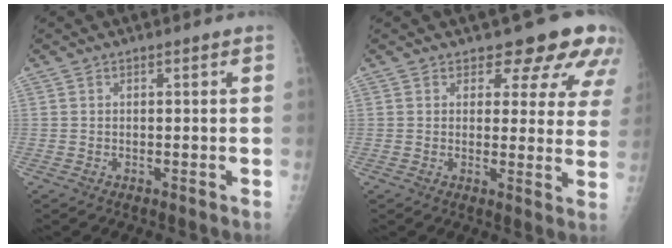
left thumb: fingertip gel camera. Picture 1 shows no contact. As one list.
[{"total": 10.9, "force": [8.7, 4.9, 4.3], "torque": [-0.003, -0.047, 0.078]}]